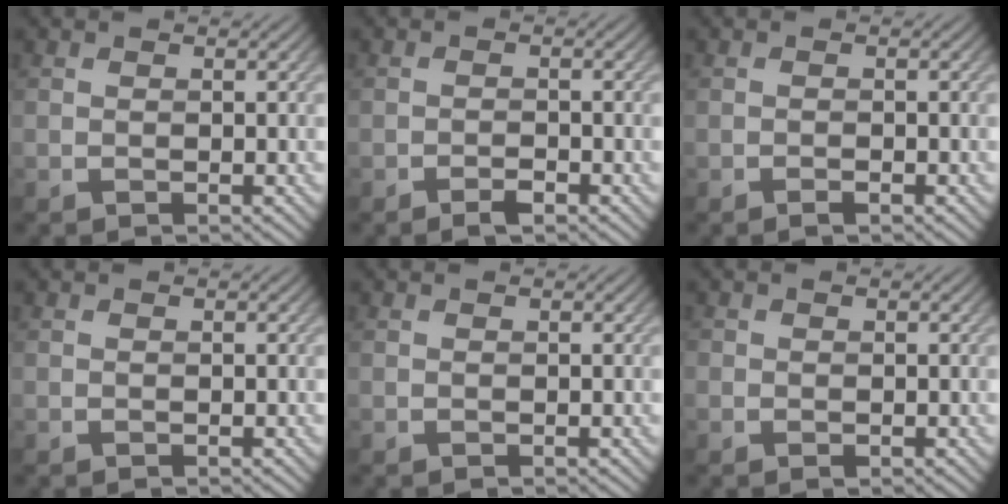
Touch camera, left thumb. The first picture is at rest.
{"total": 1.5, "force": [-1.1, 0.4, 0.9], "torque": [-0.015, 0.001, -0.020]}
{"total": 0.8, "force": [-0.6, 0.2, 0.5], "torque": [-0.010, 0.000, -0.009]}
{"total": 0.0}
{"total": 0.0}
{"total": 0.8, "force": [-0.2, 0.7, 0.2], "torque": [-0.002, -0.005, -0.005]}